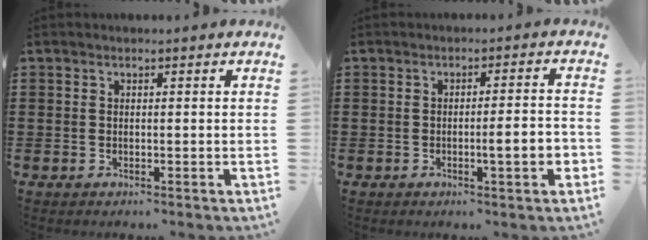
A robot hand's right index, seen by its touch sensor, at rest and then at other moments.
{"total": 4.5, "force": [-1.1, 0.2, 4.4], "torque": [-0.064, -0.011, -0.020]}